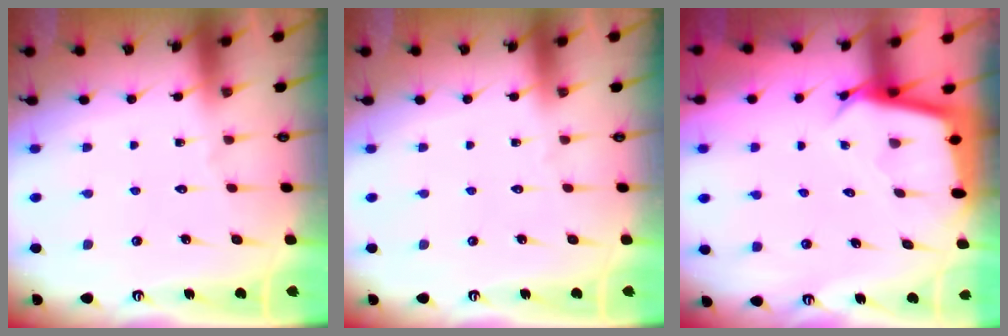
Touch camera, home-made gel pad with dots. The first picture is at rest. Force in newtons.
{"total": 0.0}
{"total": 2.8, "press": 2.8, "slide": 0.0}